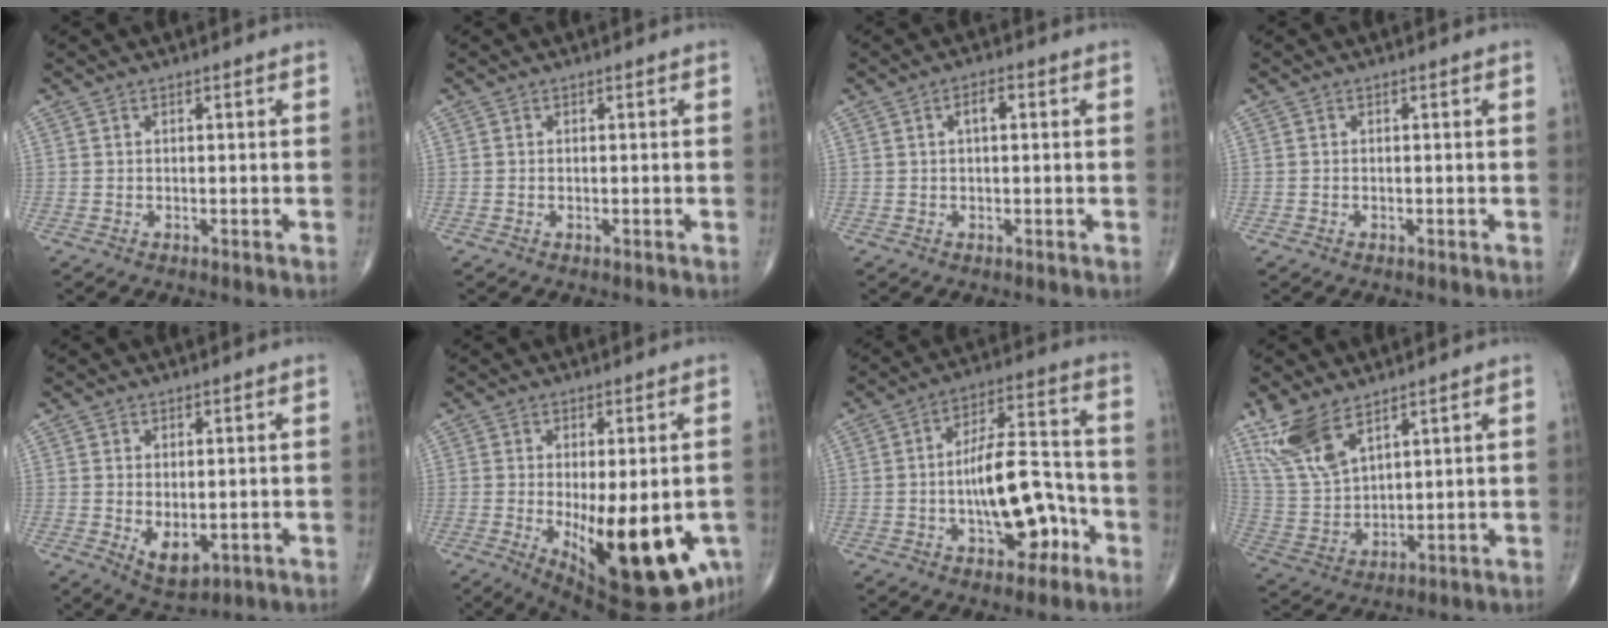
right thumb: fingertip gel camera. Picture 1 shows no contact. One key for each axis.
{"total": 0.0}
{"total": 2.7, "fx": 0.6, "fy": 1.2, "fz": 2.3, "tx": -0.039, "ty": 0.008, "tz": 0.008}
{"total": 0.0}
{"total": 5.7, "fx": -0.9, "fy": 3.2, "fz": 4.6, "tx": -0.068, "ty": -0.013, "tz": -0.001}
{"total": 19.8, "fx": -5.3, "fy": 7.6, "fz": 17.5, "tx": -0.214, "ty": -0.027, "tz": -0.051}
{"total": 14.6, "fx": -4.4, "fy": 7.1, "fz": 11.9, "tx": -0.164, "ty": 0.053, "tz": -0.066}
{"total": 10.9, "fx": 7.3, "fy": 4.5, "fz": 6.7, "tx": -0.139, "ty": -0.024, "tz": 0.162}